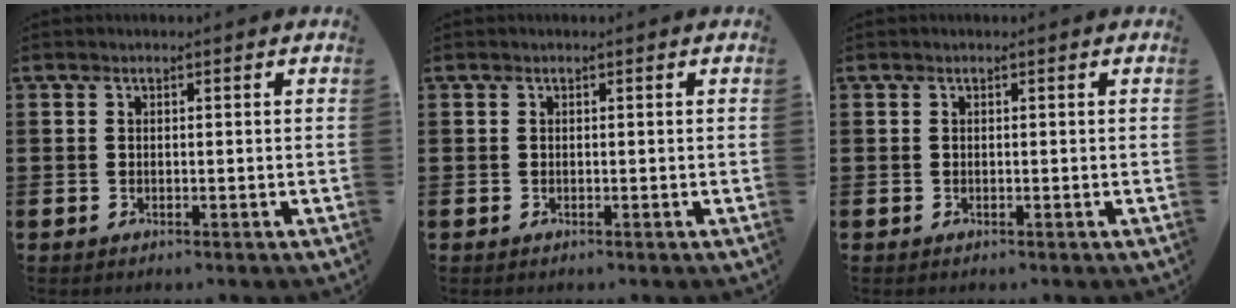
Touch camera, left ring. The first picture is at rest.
{"total": 0.0}
{"total": 0.0}